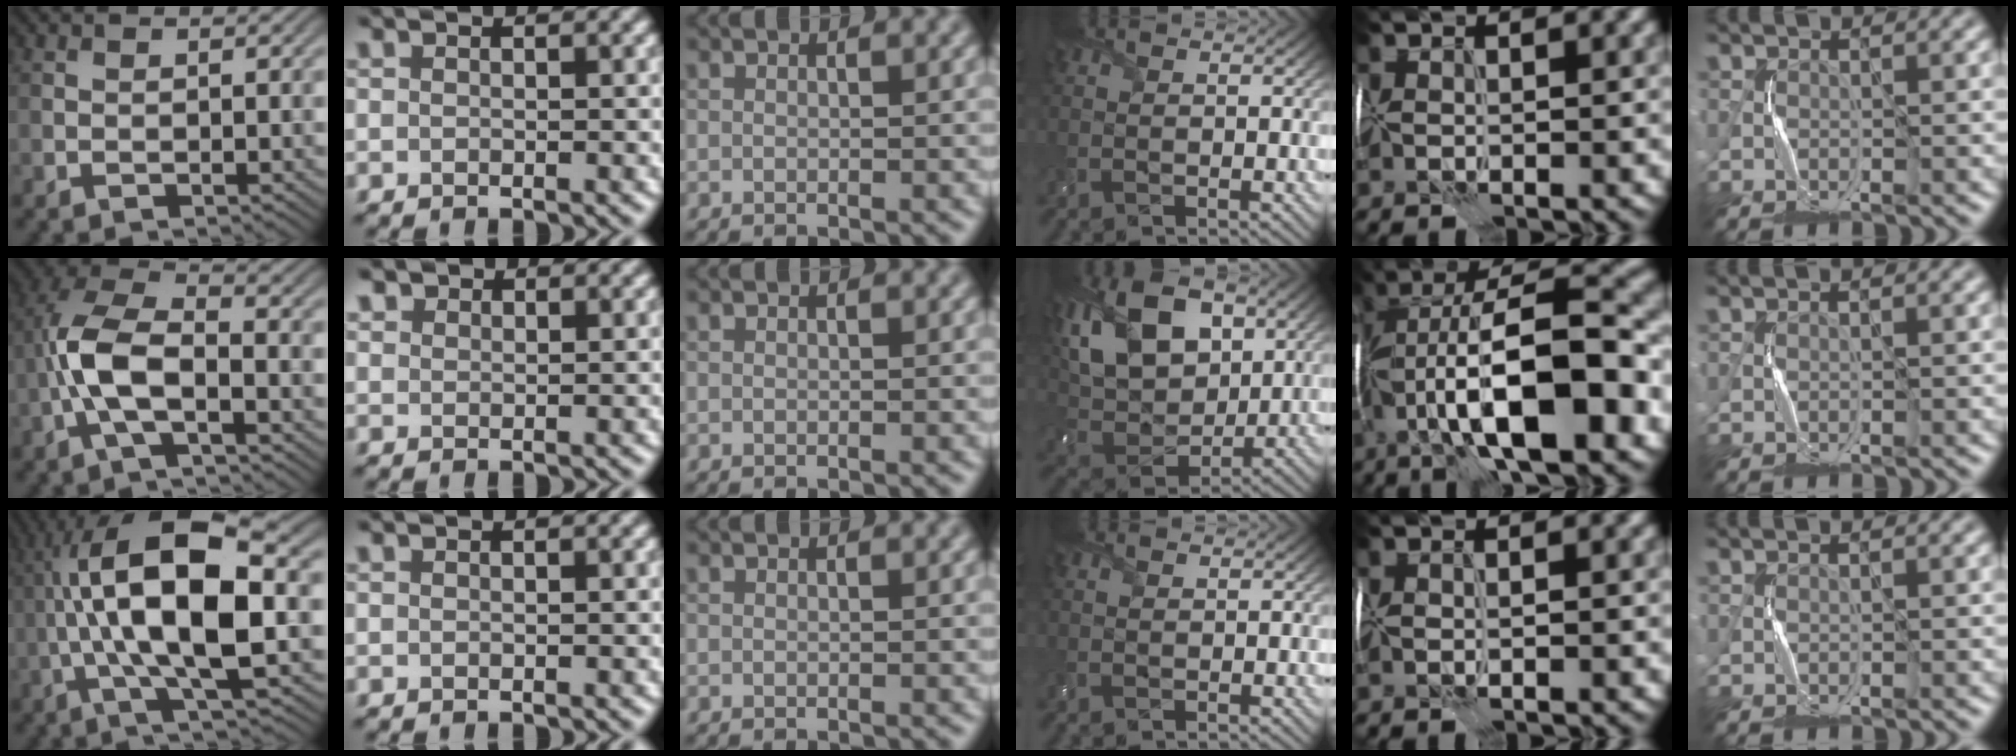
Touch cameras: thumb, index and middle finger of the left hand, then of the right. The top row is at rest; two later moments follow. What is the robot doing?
{"motion": "wrap", "object": "felt sheet"}